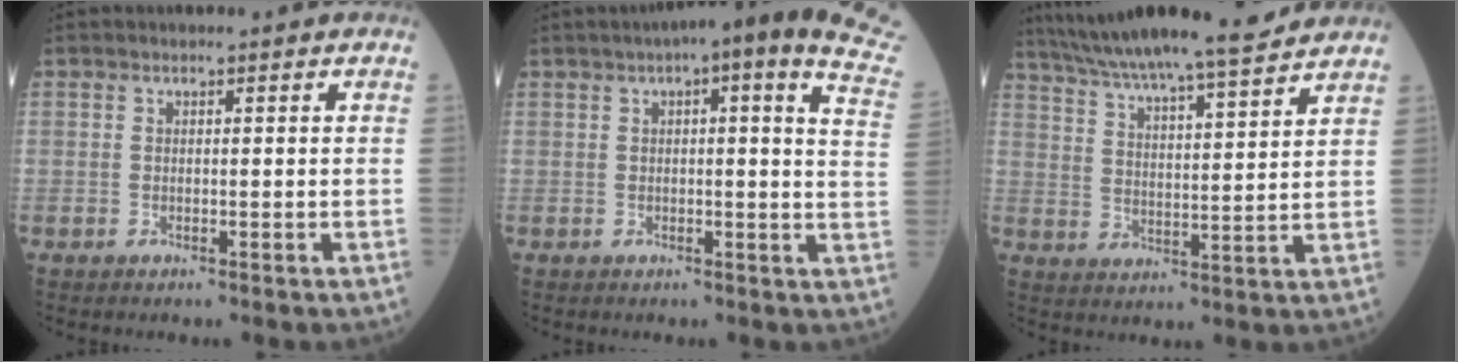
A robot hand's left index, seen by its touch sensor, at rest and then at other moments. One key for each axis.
{"total": 17.9, "fx": 12.4, "fy": 2.0, "fz": 12.8, "tx": -0.172, "ty": 0.013, "tz": 0.122}
{"total": 17.7, "fx": 15.7, "fy": 0.3, "fz": 8.0, "tx": -0.137, "ty": 0.012, "tz": 0.241}